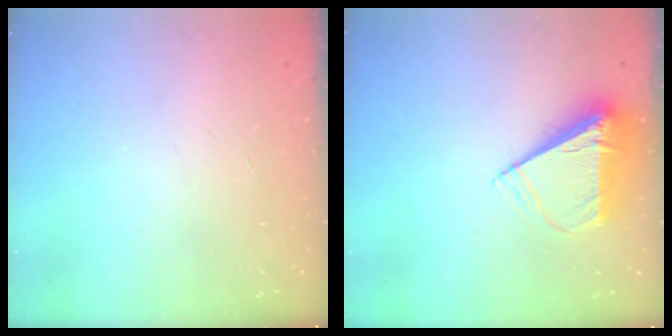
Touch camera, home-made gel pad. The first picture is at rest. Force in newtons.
{"total": 7.8, "press": 7.7, "slide": 1.1}